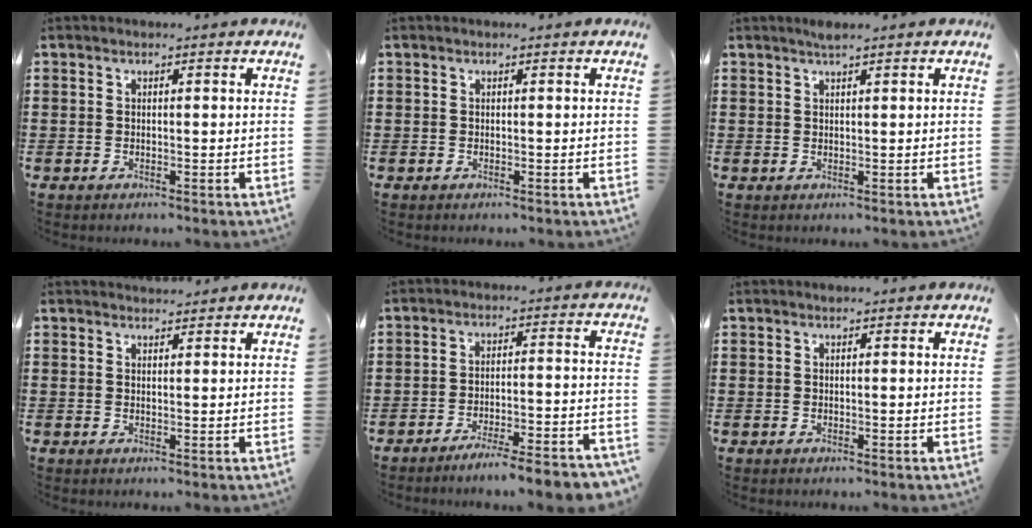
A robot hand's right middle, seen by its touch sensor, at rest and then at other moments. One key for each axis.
{"total": 0.0}
{"total": 1.1, "fx": 1.0, "fy": 0.1, "fz": 0.5, "tx": -0.013, "ty": -0.001, "tz": 0.018}
{"total": 1.7, "fx": 1.6, "fy": 0.3, "fz": 0.0, "tx": 0.004, "ty": 0.001, "tz": 0.030}
{"total": 5.3, "fx": -4.8, "fy": -0.5, "fz": 2.2, "tx": -0.031, "ty": -0.012, "tz": -0.089}
{"total": 0.0}